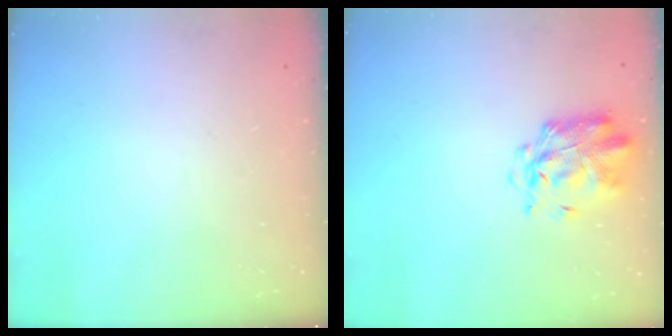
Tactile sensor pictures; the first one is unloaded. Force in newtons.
{"total": 2.9, "press": 2.8, "slide": 0.8}